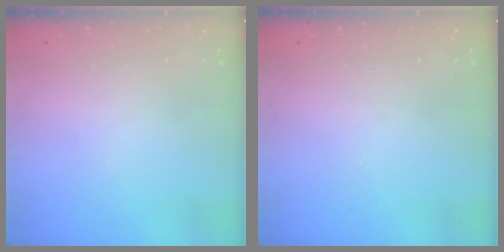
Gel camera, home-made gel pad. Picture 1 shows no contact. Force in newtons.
{"total": 0.0}